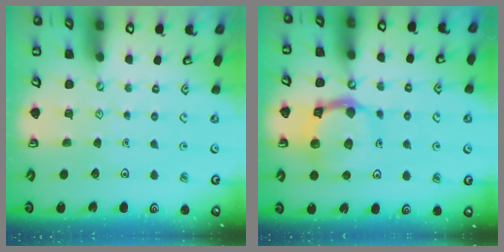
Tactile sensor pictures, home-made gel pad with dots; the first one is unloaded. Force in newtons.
{"total": 13.0, "press": 12.9, "slide": 1.5}